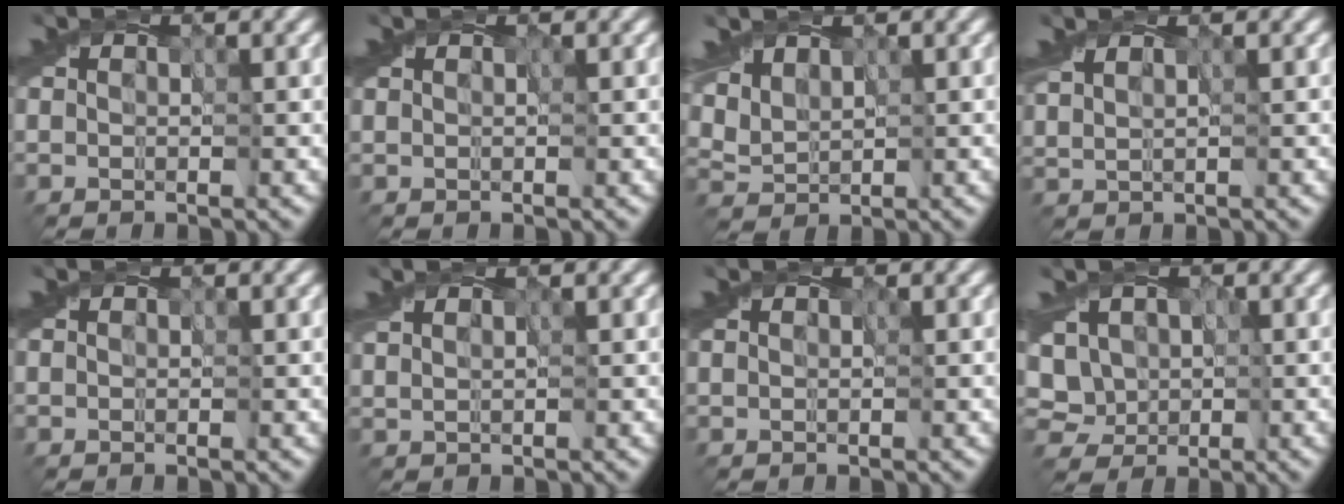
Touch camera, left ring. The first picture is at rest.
{"total": 0.0}
{"total": 2.8, "force": [2.2, 1.6, 0.9], "torque": [-0.032, -0.001, 0.061]}
{"total": 1.0, "force": [0.9, -0.1, 0.4], "torque": [-0.012, -0.001, 0.019]}
{"total": 0.0}
{"total": 0.7, "force": [0.6, -0.3, 0.2], "torque": [-0.007, 0.004, 0.009]}
{"total": 0.0}
{"total": 4.4, "force": [1.2, 3.7, 2.1], "torque": [-0.040, 0.015, 0.018]}